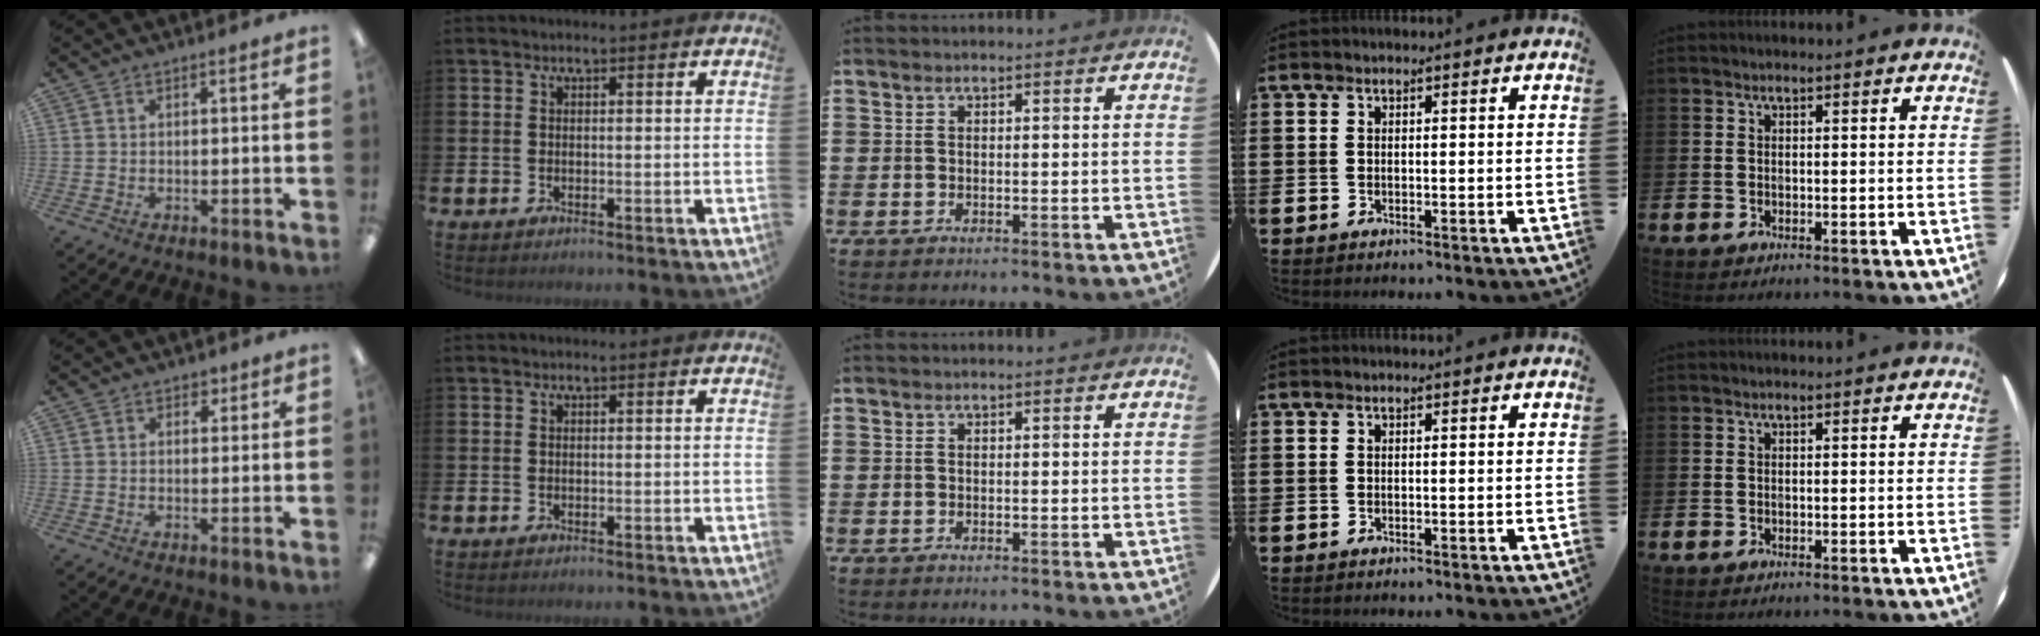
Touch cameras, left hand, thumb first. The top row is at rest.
{"thumb": {"total": 2.0, "force": [1.4, 1.3, 0.6], "torque": [-0.005, -0.002, 0.024]}}